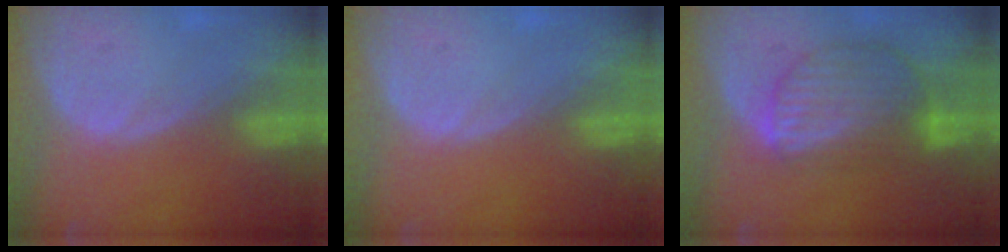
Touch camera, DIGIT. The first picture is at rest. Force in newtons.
{"total": 0.0}
{"total": 8.7, "press": 7.6, "slide": 4.1}